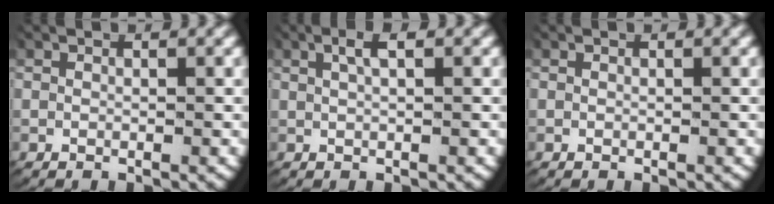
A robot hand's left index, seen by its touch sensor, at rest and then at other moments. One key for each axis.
{"total": 2.0, "fx": 1.0, "fy": 0.5, "fz": 1.6, "tx": -0.030, "ty": 0.006, "tz": 0.018}
{"total": 0.0}